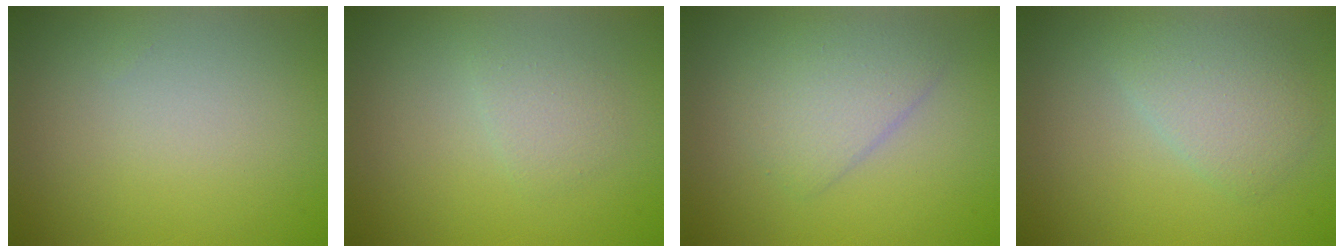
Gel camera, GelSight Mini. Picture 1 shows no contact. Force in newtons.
{"total": 1.4, "press": 1.4, "slide": 0.1}
{"total": 3.0, "press": 3.0, "slide": 0.1}
{"total": 2.9, "press": 2.9, "slide": 0.1}